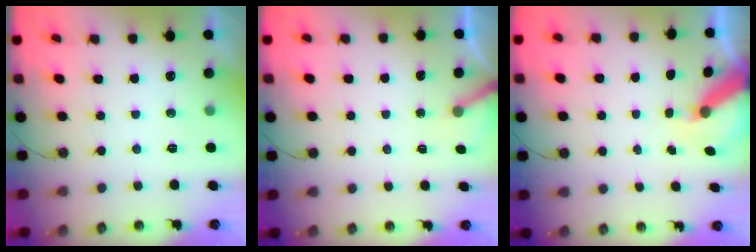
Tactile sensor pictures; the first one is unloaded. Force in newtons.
{"total": 4.3, "press": 4.3, "slide": 0.2}
{"total": 8.1, "press": 8.1, "slide": 0.8}